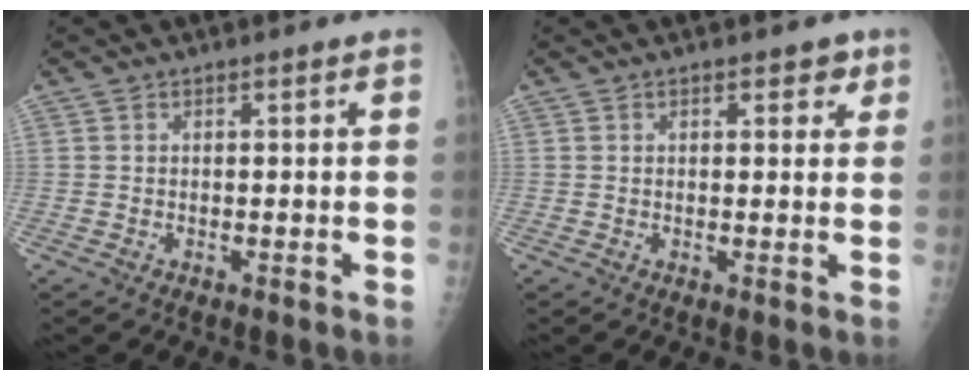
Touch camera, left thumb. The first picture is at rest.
{"total": 2.8, "force": [1.5, 1.6, 1.7], "torque": [0.000, -0.003, 0.016]}